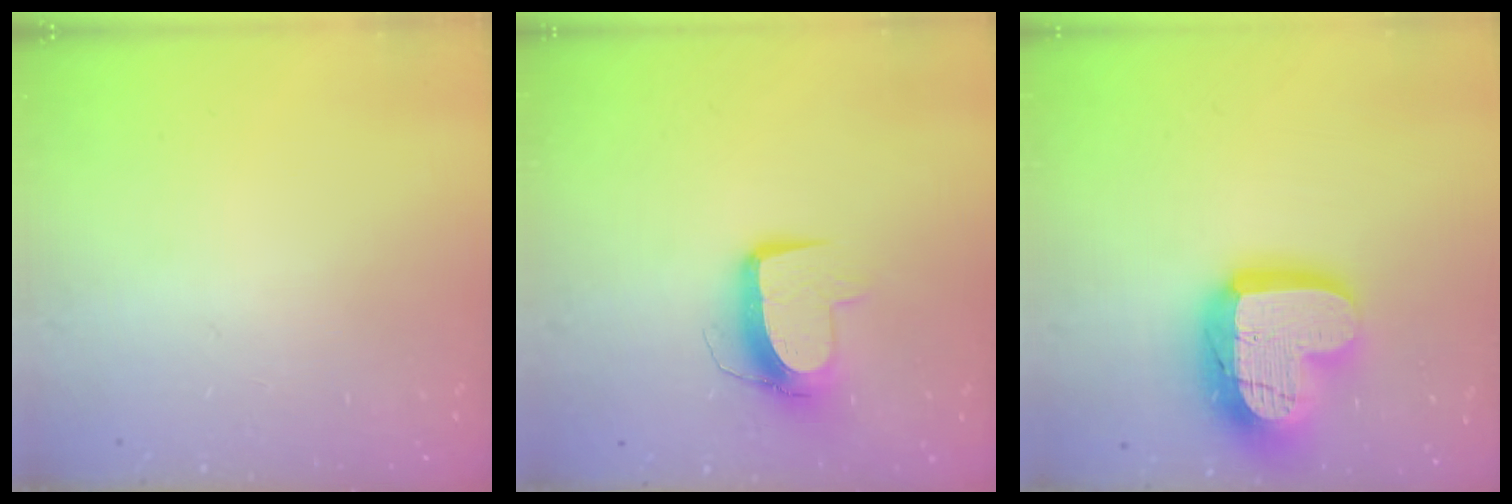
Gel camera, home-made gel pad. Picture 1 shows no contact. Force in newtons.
{"total": 10.9, "press": 10.9, "slide": 0.7}
{"total": 21.4, "press": 21.3, "slide": 1.7}